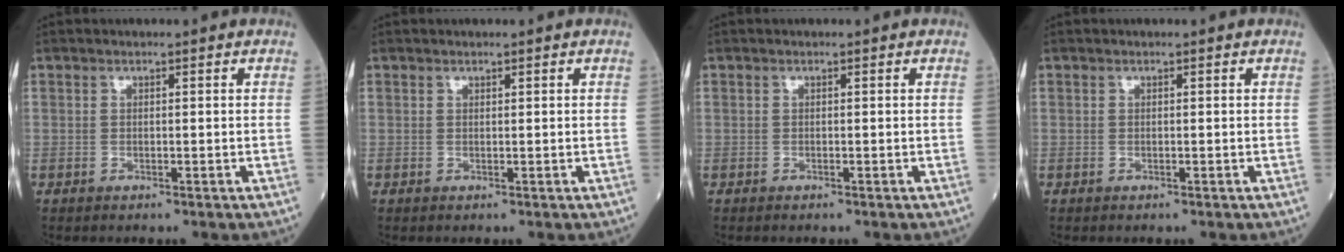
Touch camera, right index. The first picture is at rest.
{"total": 0.0}
{"total": 0.0}
{"total": 0.0}